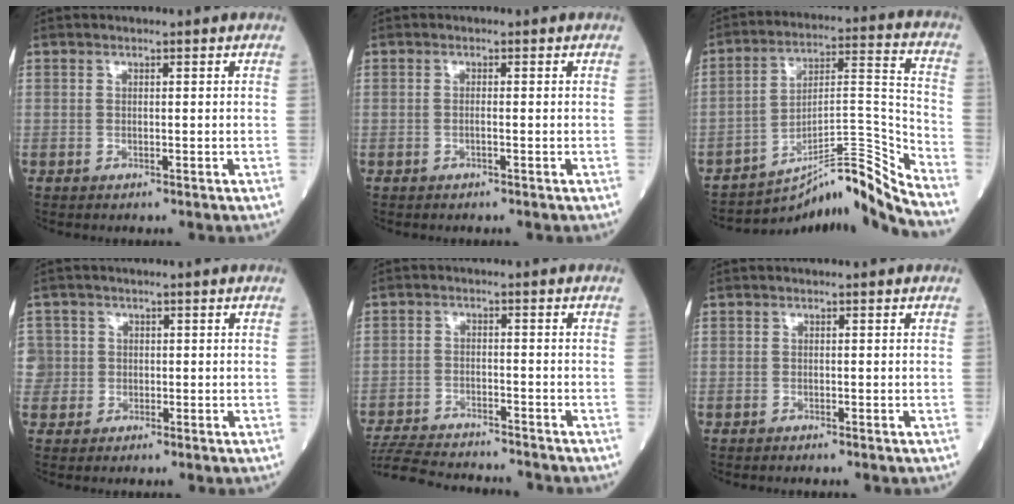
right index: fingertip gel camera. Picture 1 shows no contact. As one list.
[{"total": 0.7, "force": [-0.3, 0.0, 0.6], "torque": [-0.012, 0.000, -0.005]}, {"total": 15.4, "force": [-14.6, -2.9, 4.2], "torque": [-0.046, 0.045, -0.236]}, {"total": 3.2, "force": [-0.3, 3.2, -0.1], "torque": [0.011, 0.013, -0.008]}, {"total": 13.9, "force": [-13.0, 2.2, 4.5], "torque": [-0.091, -0.010, -0.198]}, {"total": 0.6, "force": [-0.6, 0.0, 0.2], "torque": [-0.004, -0.001, -0.011]}]